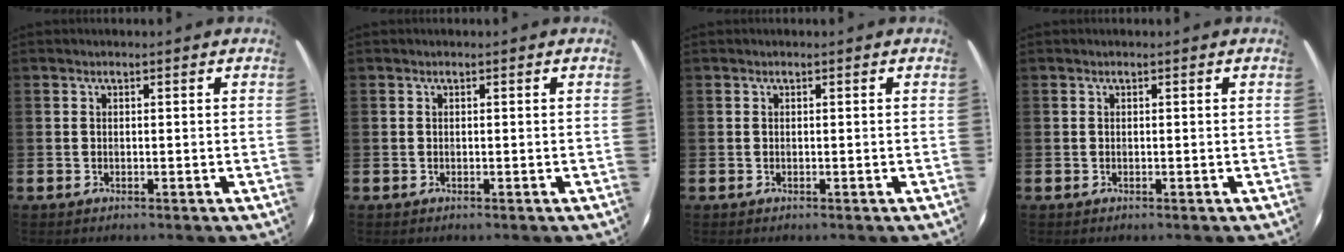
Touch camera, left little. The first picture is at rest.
{"total": 0.0}
{"total": 0.0}
{"total": 0.0}